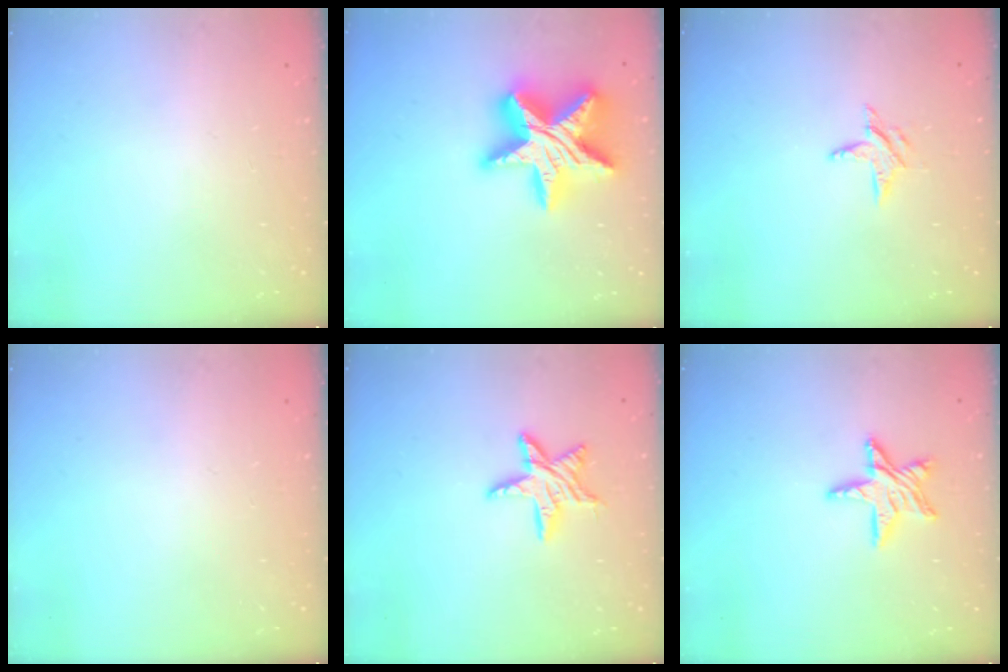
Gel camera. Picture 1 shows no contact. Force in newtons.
{"total": 24.6, "press": 24.5, "slide": 2.1}
{"total": 5.9, "press": 5.9, "slide": 0.6}
{"total": 0.0}
{"total": 9.8, "press": 9.8, "slide": 0.6}
{"total": 10.4, "press": 10.4, "slide": 0.8}